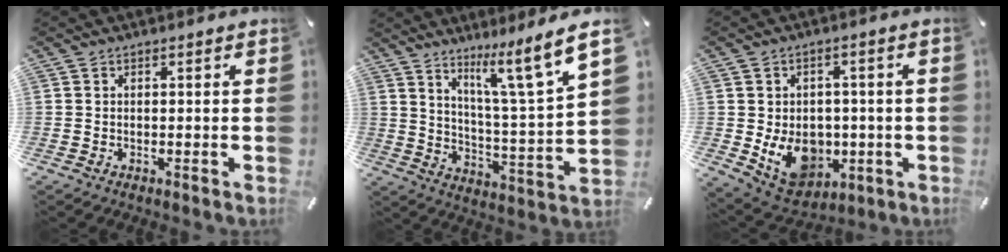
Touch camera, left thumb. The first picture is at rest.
{"total": 12.4, "force": [9.3, 0.6, 8.2], "torque": [-0.132, -0.071, 0.143]}
{"total": 11.9, "force": [-1.8, 9.8, 6.5], "torque": [-0.116, -0.004, -0.022]}